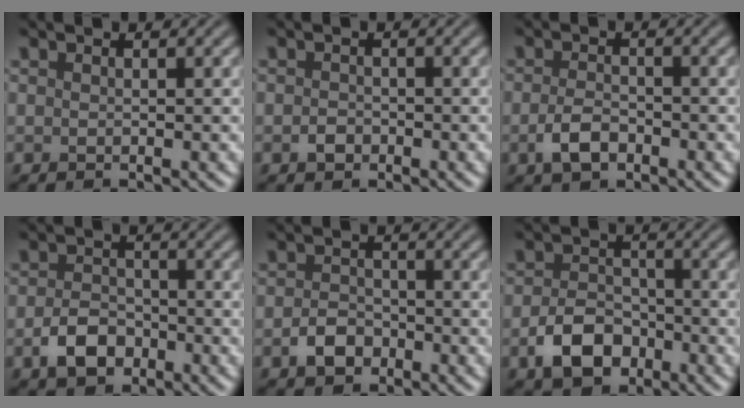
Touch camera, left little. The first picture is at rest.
{"total": 1.2, "force": [-0.6, 0.9, 0.4], "torque": [-0.006, -0.001, -0.017]}
{"total": 2.6, "force": [-1.3, 1.5, 1.7], "torque": [-0.034, -0.001, -0.030]}
{"total": 3.7, "force": [-1.9, 2.5, 2.0], "torque": [-0.039, 0.000, -0.038]}
{"total": 2.7, "force": [-1.5, 1.9, 1.2], "torque": [-0.018, 0.003, -0.033]}
{"total": 4.8, "force": [-2.4, 3.2, 2.6], "torque": [-0.048, -0.002, -0.047]}